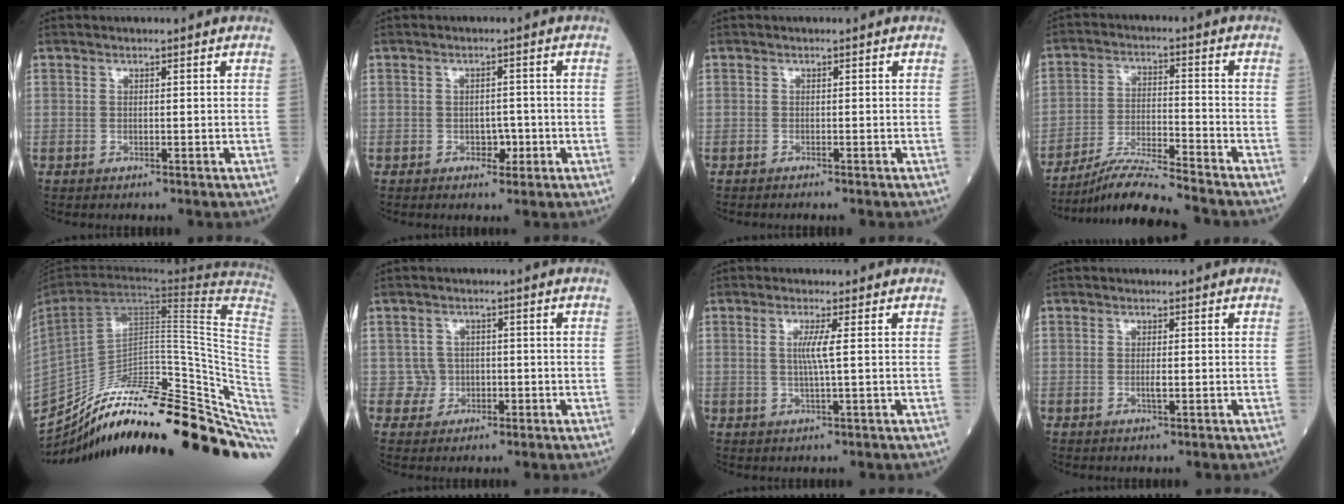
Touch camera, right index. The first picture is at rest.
{"total": 2.3, "force": [-1.0, 1.5, 1.4], "torque": [-0.015, 0.005, -0.011]}
{"total": 1.2, "force": [-1.1, 0.0, 0.5], "torque": [-0.007, 0.000, -0.014]}
{"total": 10.1, "force": [-9.2, -1.2, 3.9], "torque": [-0.068, -0.012, -0.168]}
{"total": 35.3, "force": [-27.0, 5.0, 22.1], "torque": [-0.230, -0.011, -0.379]}
{"total": 2.9, "force": [-0.7, 2.8, -0.2], "torque": [0.017, 0.011, -0.011]}
{"total": 3.1, "force": [0.4, -0.6, 3.0], "torque": [-0.063, -0.005, 0.005]}
{"total": 1.1, "force": [-0.1, 0.2, 1.1], "torque": [-0.026, -0.001, 0.002]}